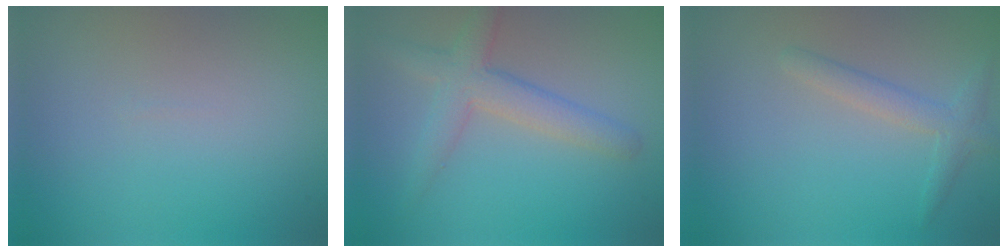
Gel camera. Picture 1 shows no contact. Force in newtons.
{"total": 3.9, "press": 3.9, "slide": 0.1}
{"total": 2.1, "press": 2.1, "slide": 0.1}